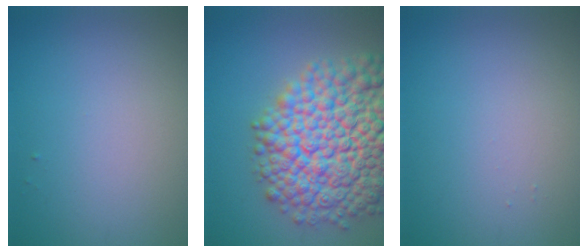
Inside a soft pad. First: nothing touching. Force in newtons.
{"total": 15.1, "press": 15.0, "slide": 0.6}
{"total": 0.0}